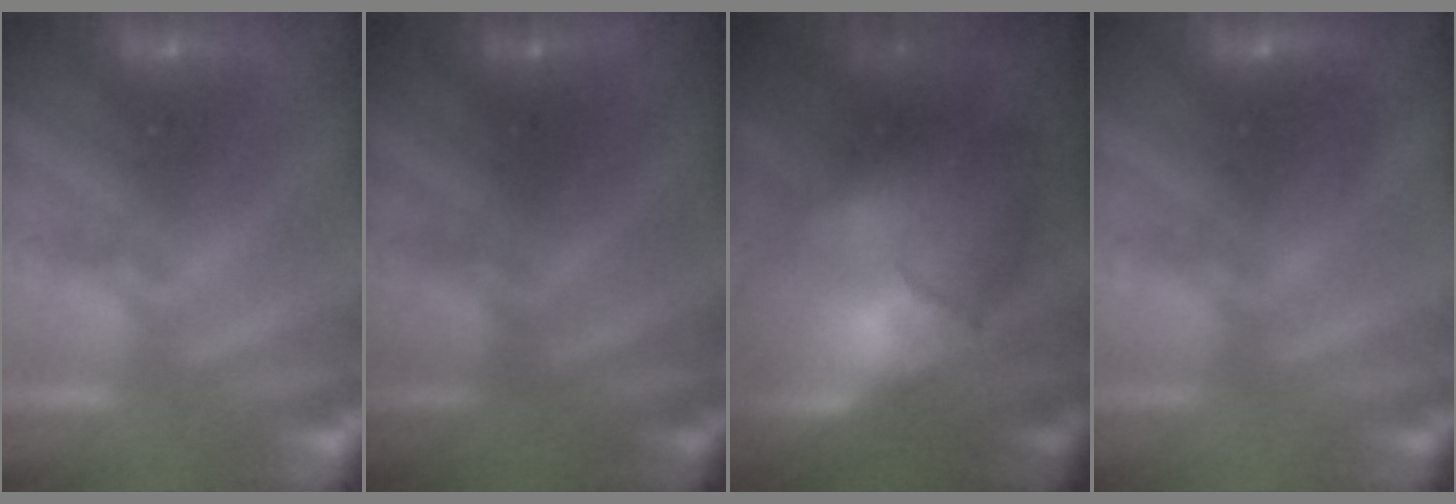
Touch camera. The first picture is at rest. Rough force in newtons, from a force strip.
{"total": 1.6}
{"total": 9.6}
{"total": 2.6}